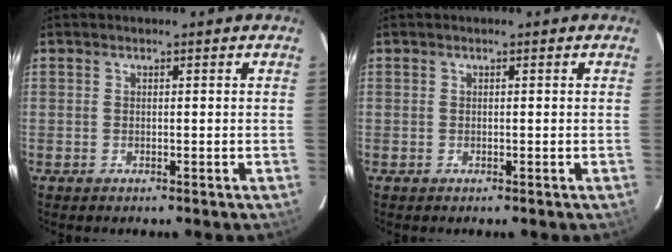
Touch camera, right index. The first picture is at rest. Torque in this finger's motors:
{"motor_torque": [-0.02, -0.02, 0.04, 0.01]}